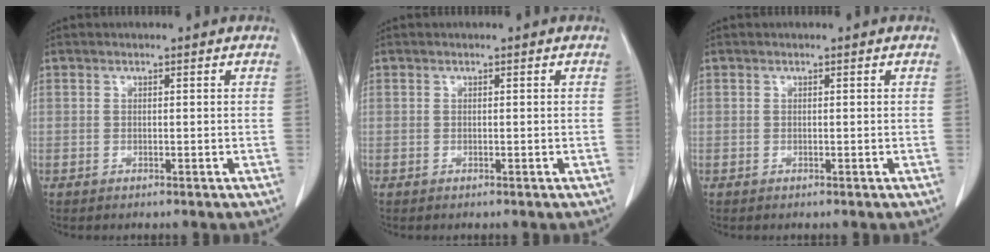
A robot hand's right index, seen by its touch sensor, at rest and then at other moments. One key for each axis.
{"total": 0.0}
{"total": 0.0}